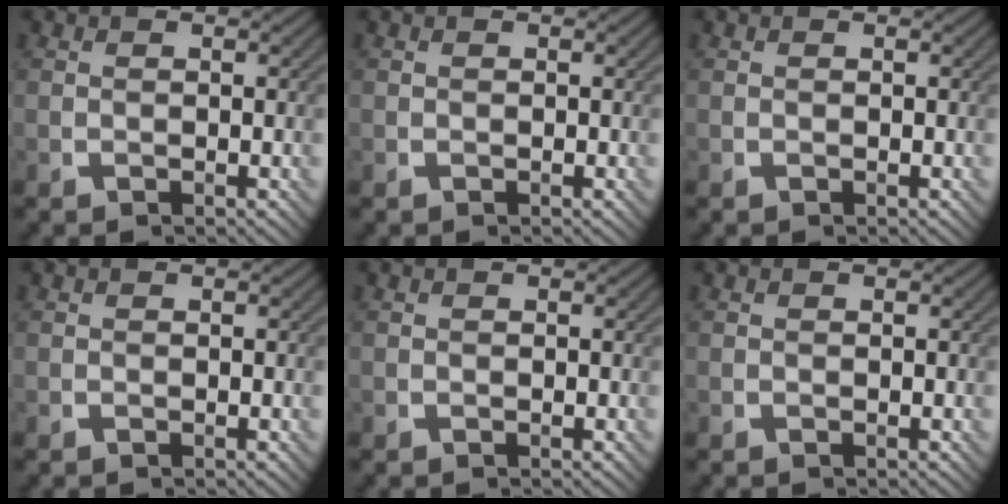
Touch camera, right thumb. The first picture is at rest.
{"total": 0.0}
{"total": 0.0}
{"total": 0.0}
{"total": 0.0}
{"total": 0.0}